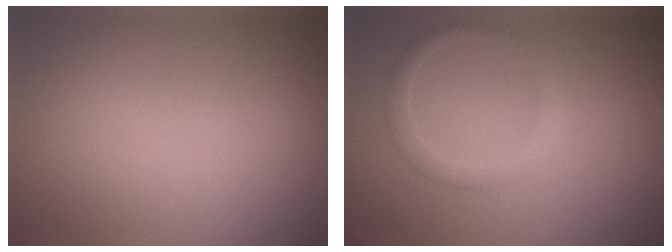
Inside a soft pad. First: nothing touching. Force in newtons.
{"total": 1.9, "press": 1.9, "slide": 0.2}